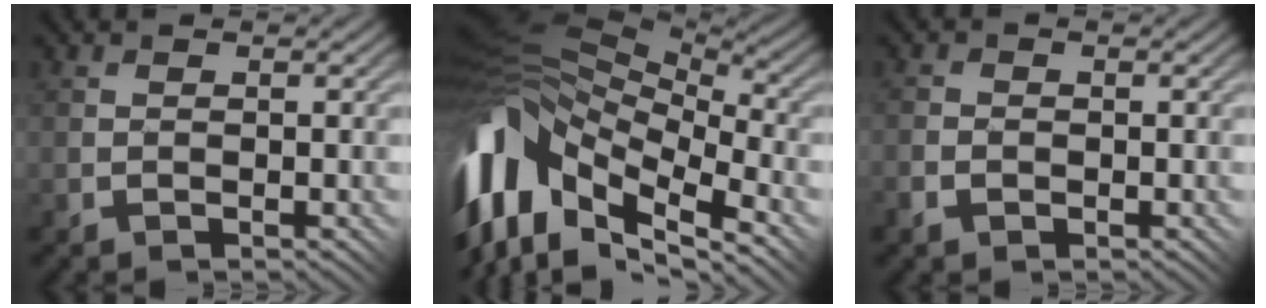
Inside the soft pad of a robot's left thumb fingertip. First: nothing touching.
{"total": 16.4, "force": [-6.4, 9.5, 11.8], "torque": [-0.261, -0.023, -0.107]}
{"total": 2.1, "force": [-1.0, 1.6, 0.8], "torque": [-0.014, -0.003, -0.024]}